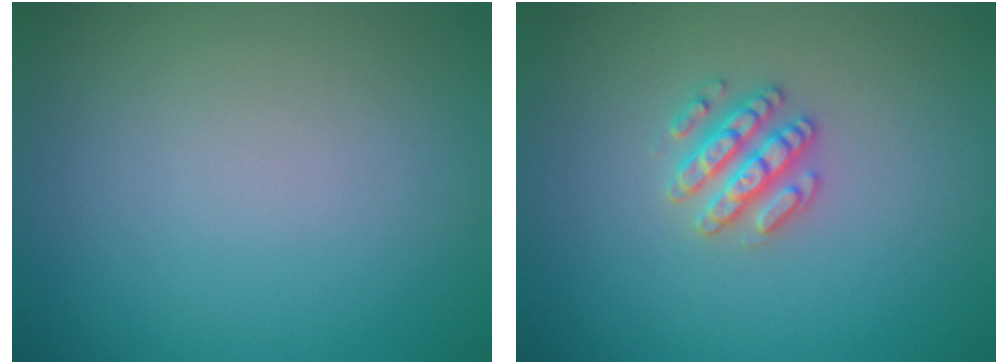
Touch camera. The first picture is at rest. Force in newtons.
{"total": 2.6, "press": 2.6, "slide": 0.3}